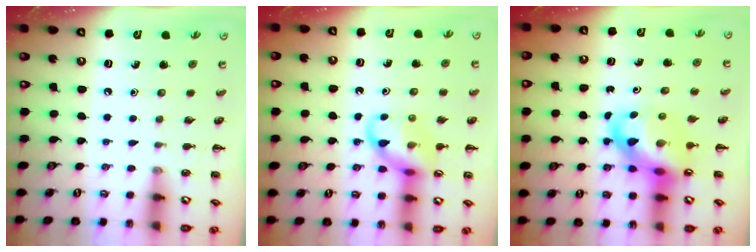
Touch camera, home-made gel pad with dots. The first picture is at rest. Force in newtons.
{"total": 11.6, "press": 11.5, "slide": 1.6}
{"total": 12.2, "press": 11.6, "slide": 3.6}